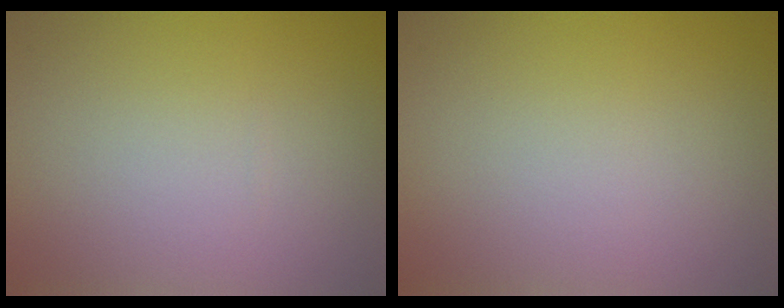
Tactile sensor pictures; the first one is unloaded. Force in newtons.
{"total": 0.0}